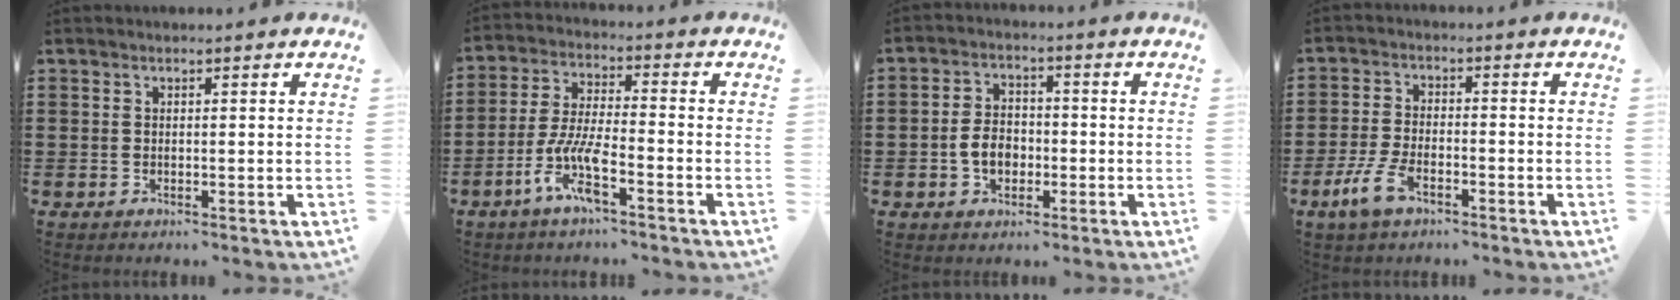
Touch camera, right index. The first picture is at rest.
{"total": 8.3, "force": [-4.7, 1.6, 6.7], "torque": [-0.160, -0.014, -0.095]}
{"total": 4.9, "force": [-1.3, 3.4, 3.3], "torque": [-0.079, 0.002, -0.027]}
{"total": 5.7, "force": [-3.1, 2.3, 4.2], "torque": [-0.110, -0.008, -0.065]}